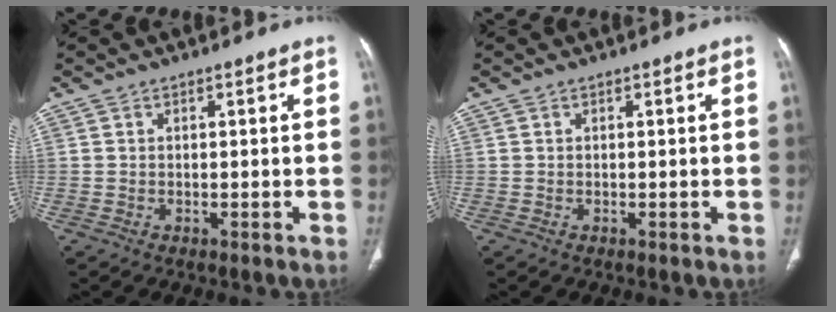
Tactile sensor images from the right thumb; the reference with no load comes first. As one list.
[{"total": 0.0}]